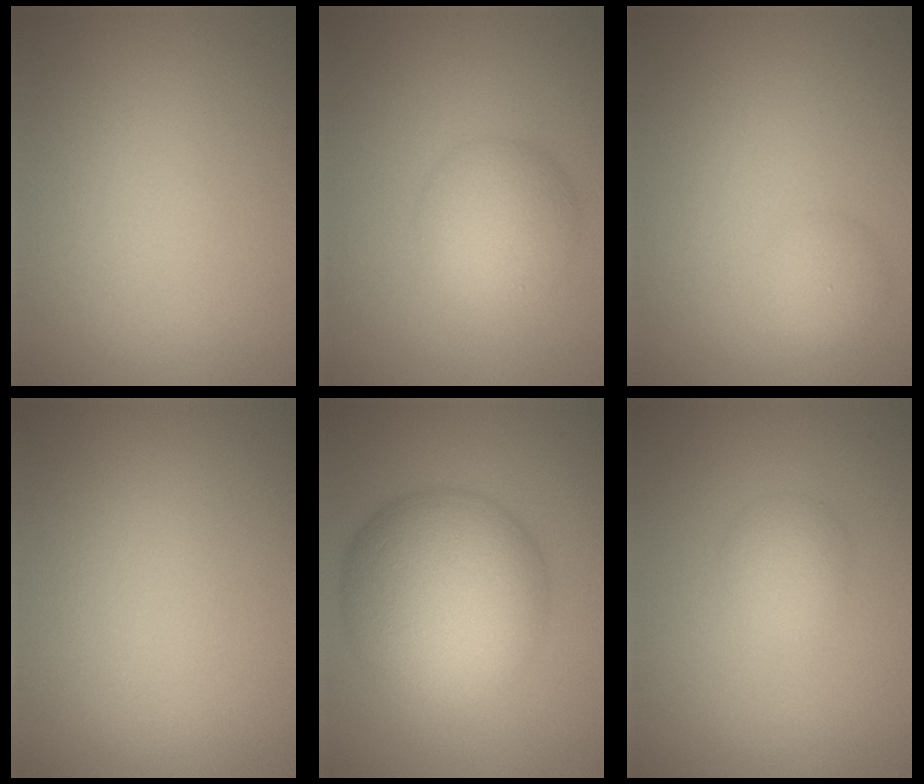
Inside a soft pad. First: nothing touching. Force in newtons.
{"total": 4.7, "press": 4.7, "slide": 0.1}
{"total": 2.0, "press": 2.0, "slide": 0.0}
{"total": 0.0}
{"total": 12.2, "press": 12.2, "slide": 0.4}
{"total": 2.1, "press": 2.1, "slide": 0.1}